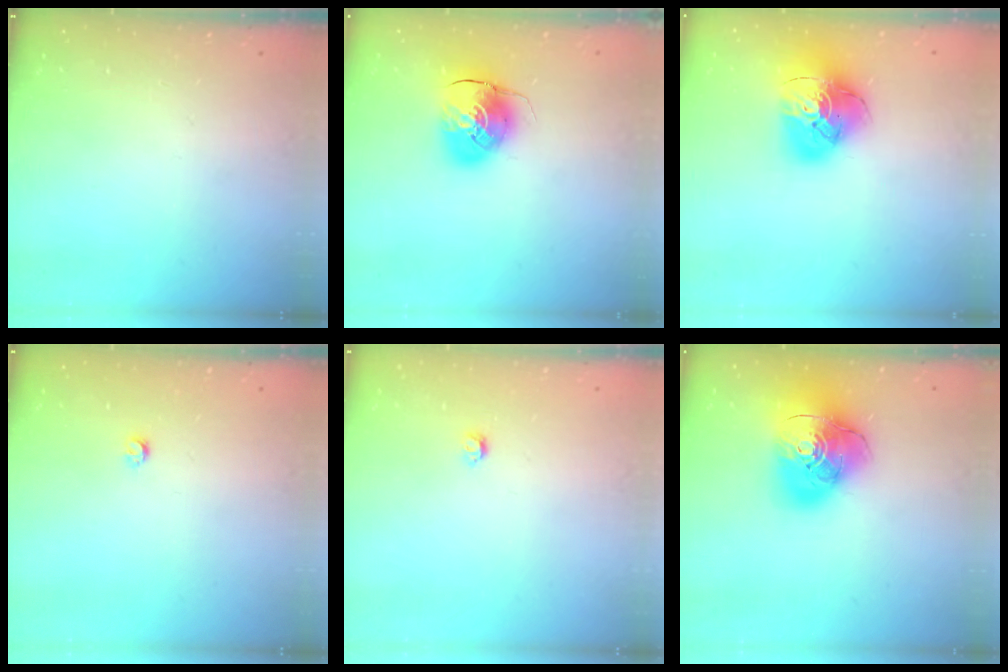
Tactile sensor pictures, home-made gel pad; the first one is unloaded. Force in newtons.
{"total": 9.6, "press": 9.4, "slide": 1.7}
{"total": 19.0, "press": 18.8, "slide": 2.2}
{"total": 2.9, "press": 2.8, "slide": 0.5}
{"total": 3.2, "press": 3.2, "slide": 0.5}
{"total": 19.4, "press": 19.2, "slide": 2.5}